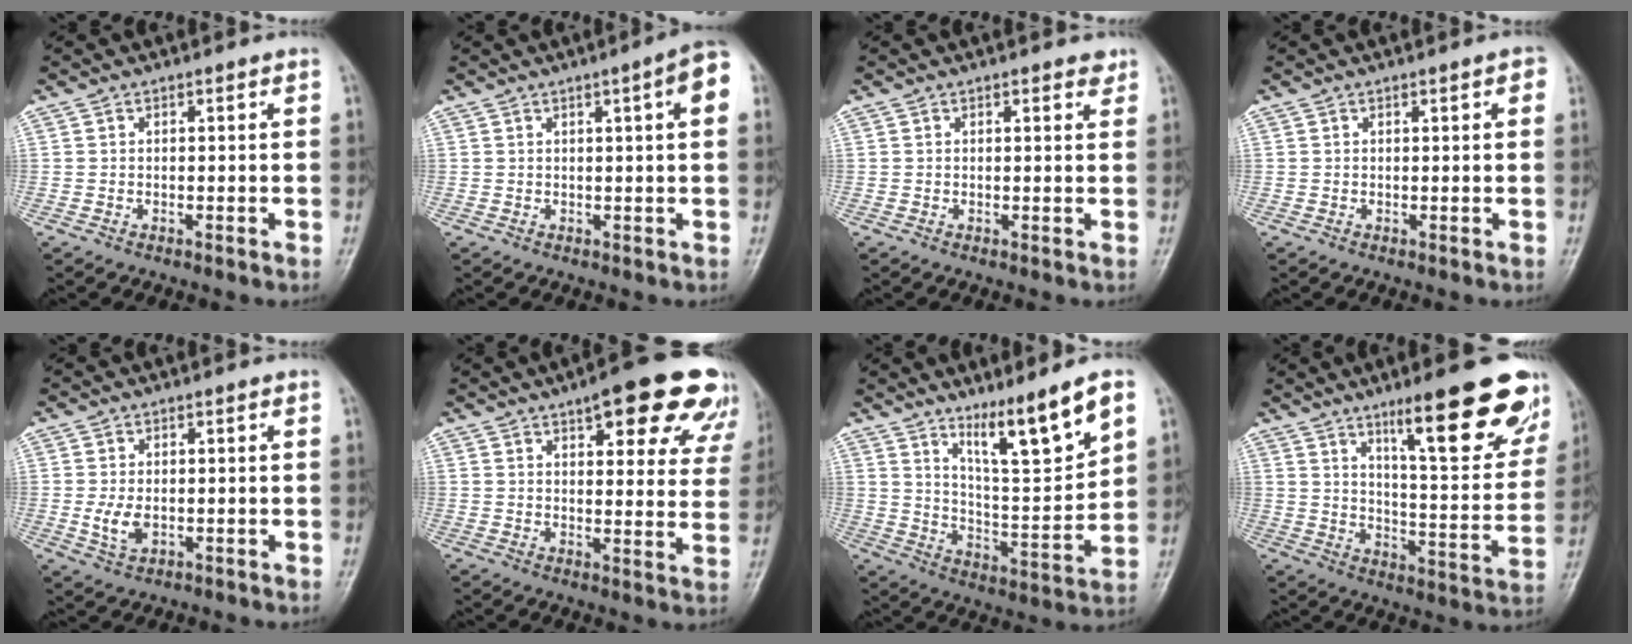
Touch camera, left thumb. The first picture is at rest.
{"total": 5.9, "force": [1.9, 0.6, 5.5], "torque": [-0.069, 0.006, 0.019]}
{"total": 1.8, "force": [1.4, 0.9, 0.9], "torque": [0.000, -0.006, 0.013]}
{"total": 1.6, "force": [0.7, 0.5, 1.3], "torque": [-0.013, 0.002, 0.006]}
{"total": 3.8, "force": [-0.4, 2.5, 2.8], "torque": [-0.055, -0.008, -0.003]}
{"total": 18.6, "force": [11.4, 6.5, 13.2], "torque": [-0.125, -0.030, 0.133]}
{"total": 13.5, "force": [8.5, 1.7, 10.4], "torque": [-0.159, -0.064, 0.155]}
{"total": 21.9, "force": [13.3, 5.1, 16.6], "torque": [-0.188, -0.063, 0.196]}